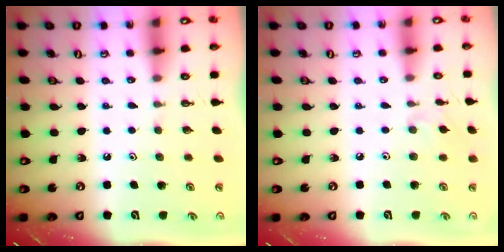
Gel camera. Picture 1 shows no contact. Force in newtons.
{"total": 2.9, "press": 2.8, "slide": 0.6}